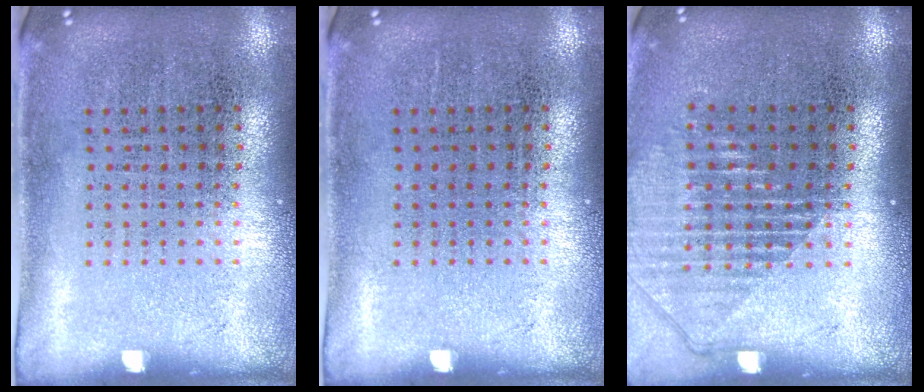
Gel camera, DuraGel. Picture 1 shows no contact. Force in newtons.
{"total": 0.0}
{"total": 1.3, "press": 1.2, "slide": 0.6}